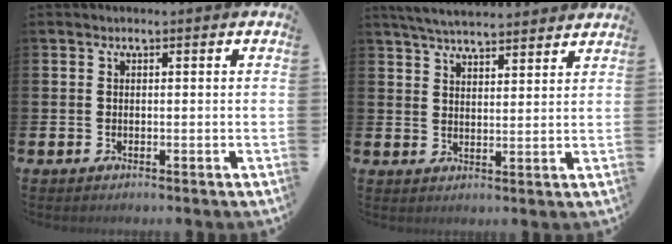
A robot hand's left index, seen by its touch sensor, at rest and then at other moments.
{"total": 5.0, "force": [4.9, 0.4, 0.9], "torque": [-0.035, -0.023, 0.090]}